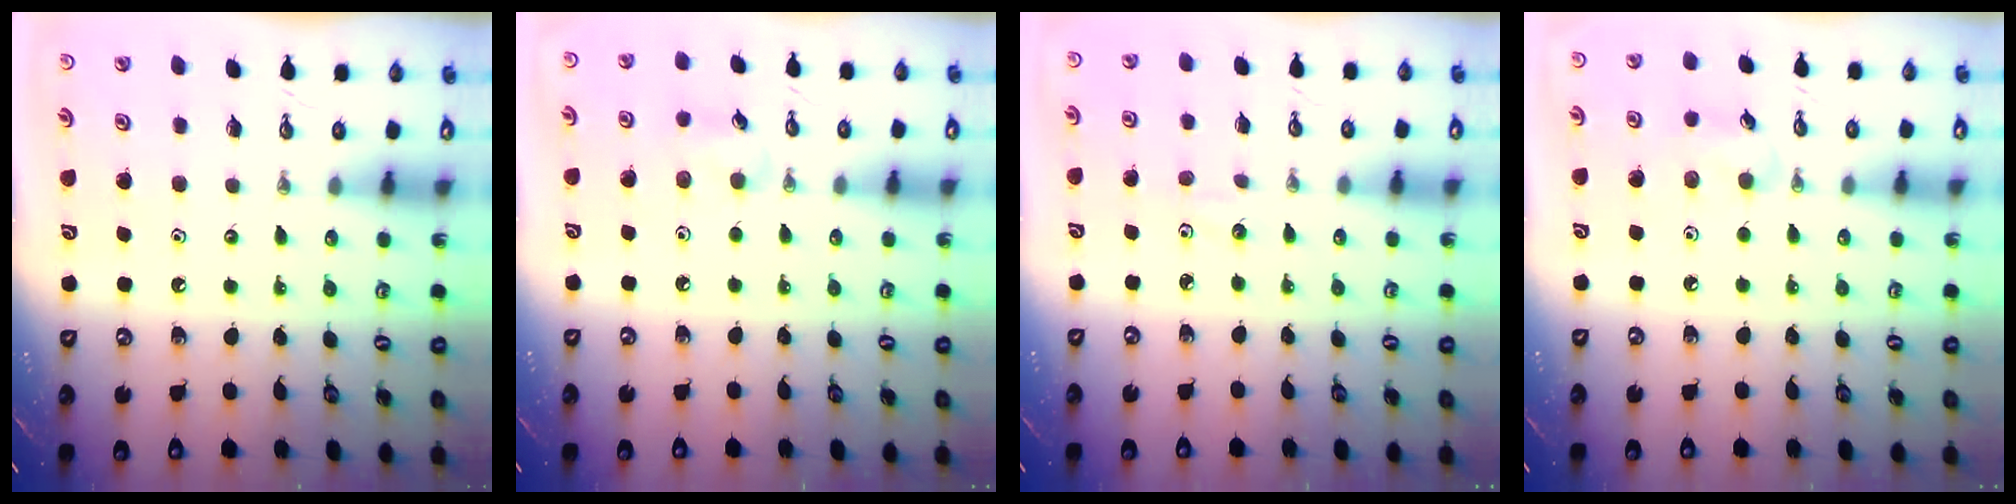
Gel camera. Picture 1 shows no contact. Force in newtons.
{"total": 5.7, "press": 5.5, "slide": 1.4}
{"total": 4.2, "press": 4.1, "slide": 0.9}
{"total": 6.2, "press": 6.0, "slide": 1.4}